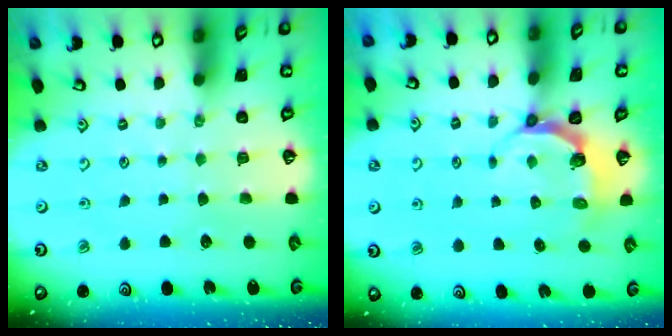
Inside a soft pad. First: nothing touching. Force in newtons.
{"total": 5.4, "press": 4.4, "slide": 3.1}